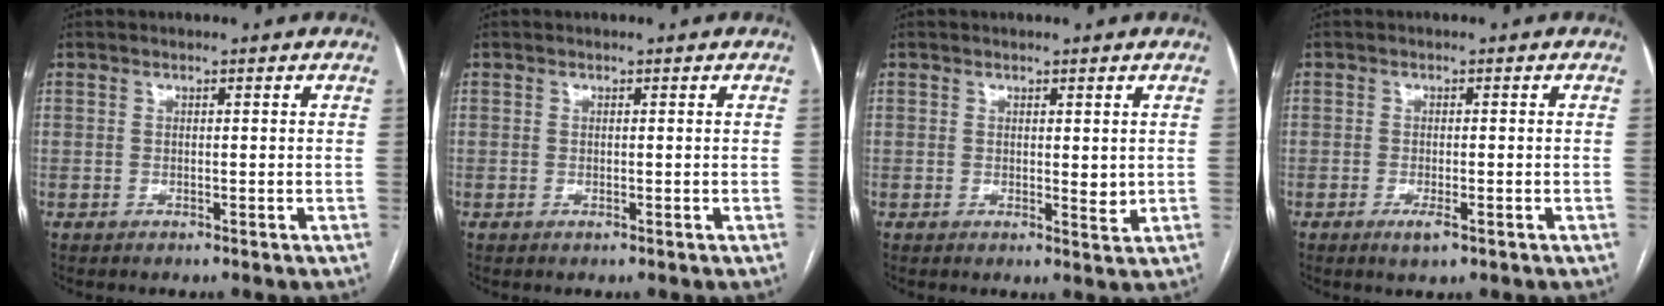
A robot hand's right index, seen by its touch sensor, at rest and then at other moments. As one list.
[{"total": 0.0}, {"total": 1.8, "force": [0.3, 0.6, 1.6], "torque": [-0.022, -0.006, 0.007]}, {"total": 2.4, "force": [-1.4, 0.5, 1.9], "torque": [-0.031, -0.002, -0.021]}]